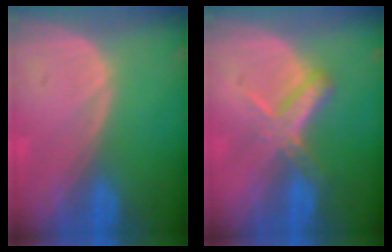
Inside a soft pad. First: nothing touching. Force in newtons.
{"total": 5.5, "press": 4.9, "slide": 2.5}